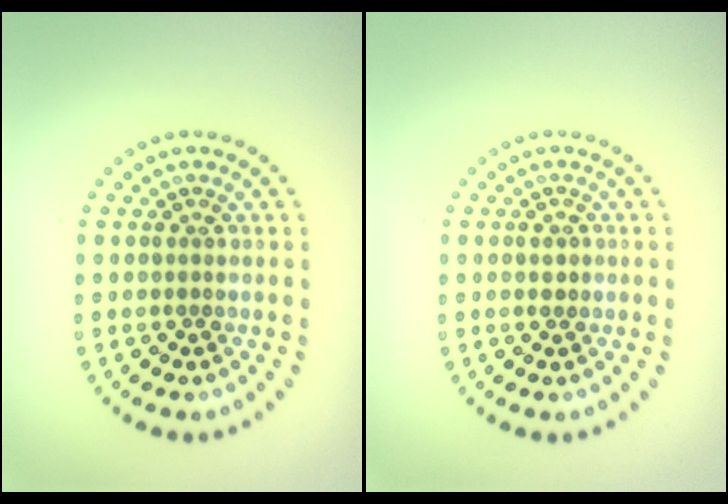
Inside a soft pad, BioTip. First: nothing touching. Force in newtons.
{"total": 0.9, "press": 0.9, "slide": 0.2}